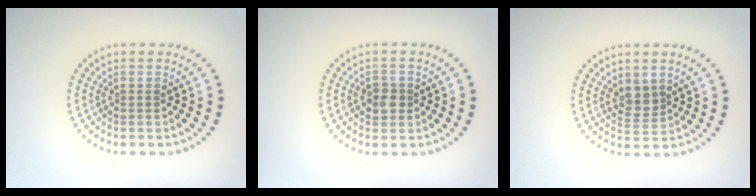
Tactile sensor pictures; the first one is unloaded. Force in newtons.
{"total": 1.9, "press": 1.9, "slide": 0.5}
{"total": 2.2, "press": 1.9, "slide": 1.0}